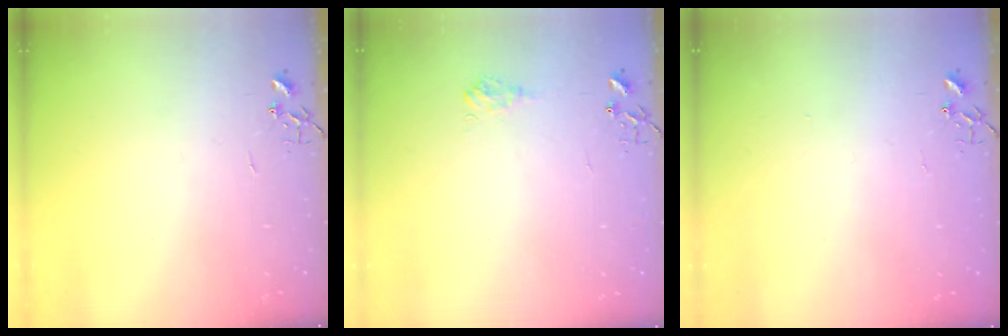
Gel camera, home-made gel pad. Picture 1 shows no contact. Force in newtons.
{"total": 6.8, "press": 6.8, "slide": 0.8}
{"total": 1.3, "press": 1.2, "slide": 0.1}